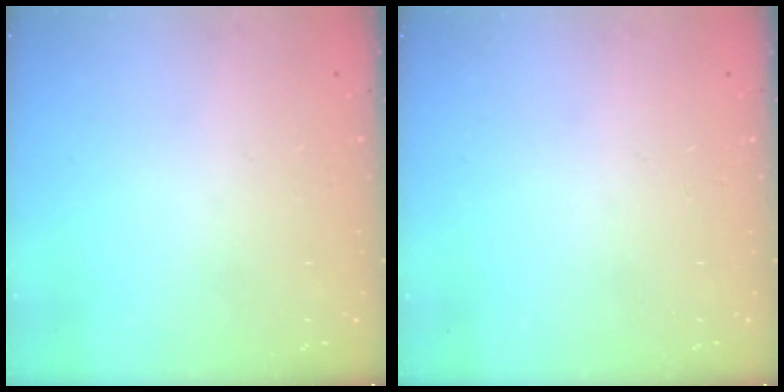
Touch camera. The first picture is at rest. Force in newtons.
{"total": 0.0}